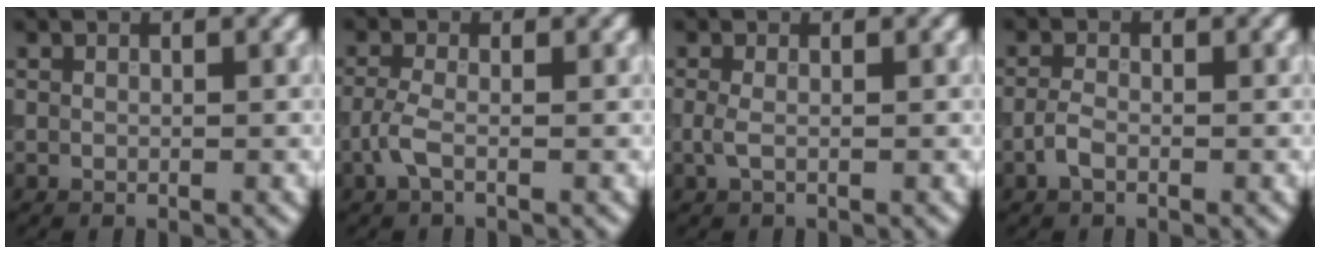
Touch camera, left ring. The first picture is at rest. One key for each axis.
{"total": 2.0, "fx": -1.0, "fy": 0.6, "fz": 1.6, "tx": -0.041, "ty": 0.003, "tz": -0.029}
{"total": 1.1, "fx": -0.2, "fy": 0.3, "fz": 1.0, "tx": -0.026, "ty": -0.001, "tz": -0.008}
{"total": 1.7, "fx": -1.0, "fy": 0.8, "fz": 1.1, "tx": -0.026, "ty": 0.002, "tz": -0.027}